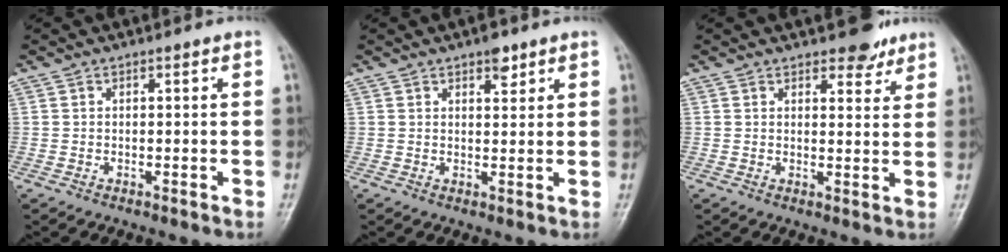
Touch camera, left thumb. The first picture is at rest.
{"total": 3.0, "force": [2.0, 1.3, 1.8], "torque": [-0.015, -0.010, 0.028]}
{"total": 4.3, "force": [3.4, 1.9, 1.8], "torque": [0.004, -0.019, 0.046]}